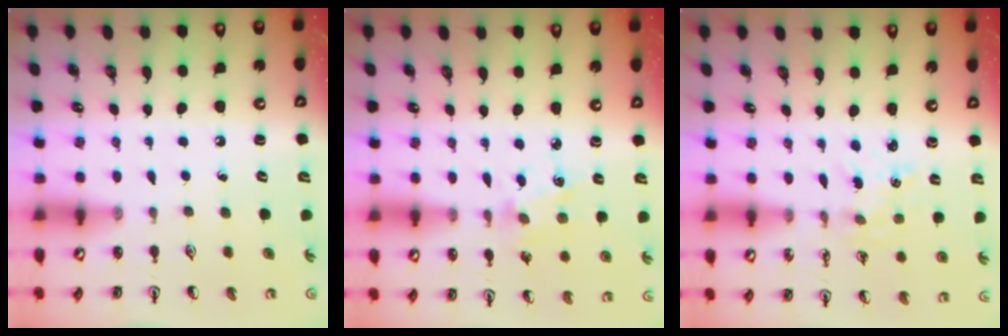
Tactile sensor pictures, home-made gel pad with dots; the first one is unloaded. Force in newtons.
{"total": 3.5, "press": 3.4, "slide": 0.3}
{"total": 0.0}